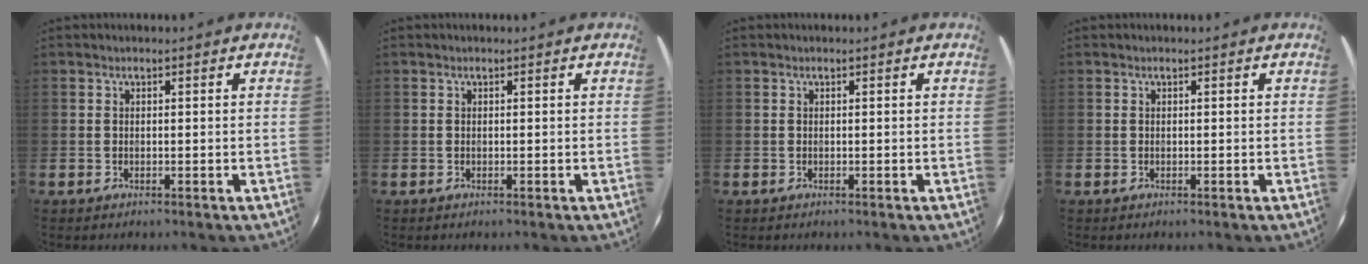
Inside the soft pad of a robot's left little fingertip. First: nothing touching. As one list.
[{"total": 0.0}, {"total": 0.0}, {"total": 0.0}]